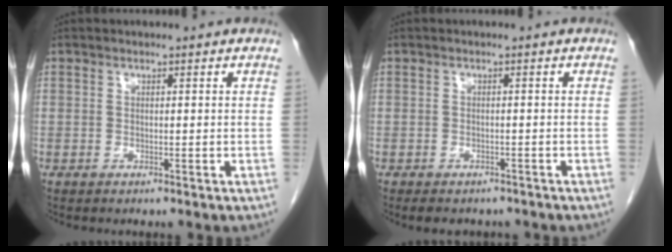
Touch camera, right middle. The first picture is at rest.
{"total": 5.4, "force": [-4.5, 2.3, 1.8], "torque": [-0.021, 0.000, -0.054]}